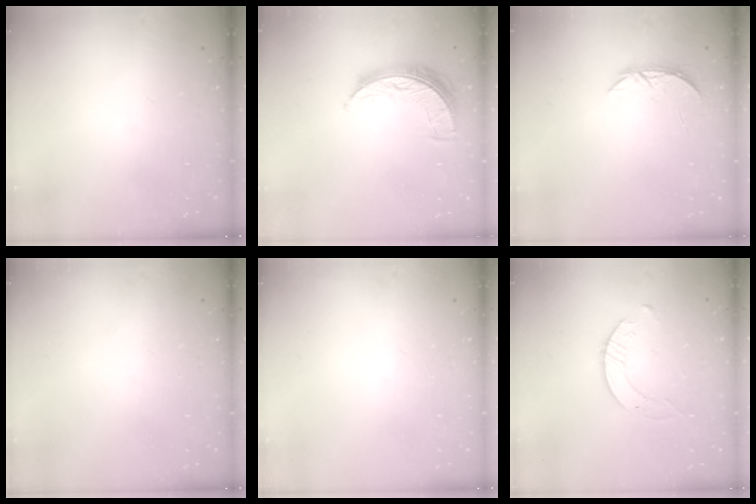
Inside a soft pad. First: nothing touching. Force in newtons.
{"total": 7.8, "press": 7.8, "slide": 0.6}
{"total": 4.2, "press": 4.2, "slide": 0.5}
{"total": 0.0}
{"total": 0.0}
{"total": 3.1, "press": 3.1, "slide": 0.4}